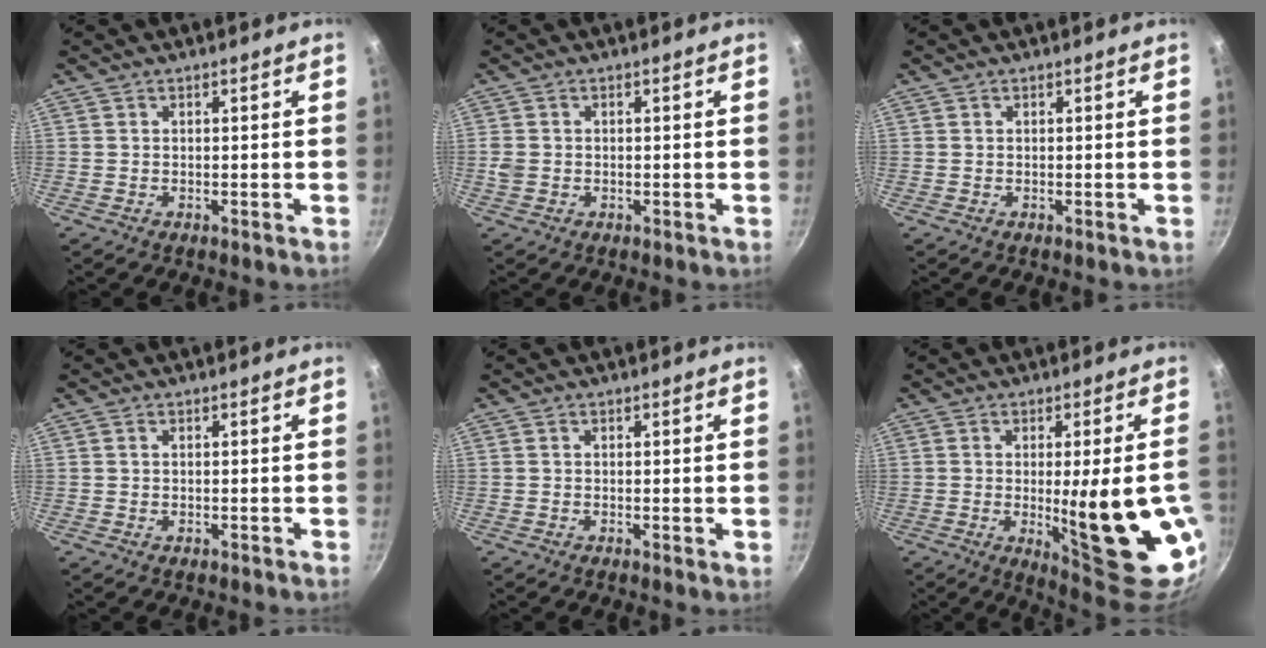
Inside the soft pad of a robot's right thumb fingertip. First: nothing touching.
{"total": 2.0, "force": [-0.2, 1.7, 1.0], "torque": [-0.021, 0.002, -0.004]}
{"total": 0.0}
{"total": 0.0}
{"total": 0.6, "force": [0.1, 0.1, 0.6], "torque": [-0.007, -0.002, 0.001]}
{"total": 19.3, "force": [-3.0, 4.2, 18.6], "torque": [-0.234, -0.019, -0.023]}